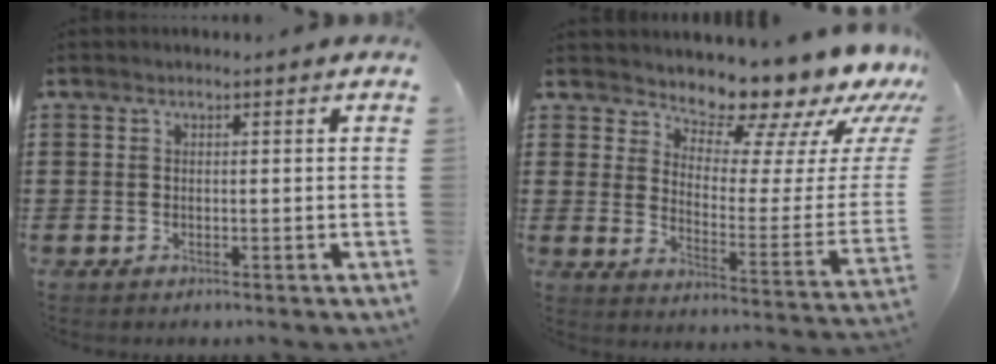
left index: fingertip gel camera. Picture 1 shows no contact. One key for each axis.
{"total": 10.1, "fx": 9.2, "fy": 2.6, "fz": 3.2, "tx": -0.060, "ty": -0.094, "tz": 0.151}